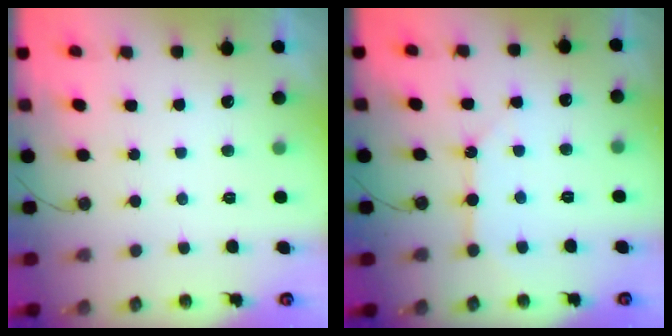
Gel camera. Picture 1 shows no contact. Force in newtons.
{"total": 6.6, "press": 6.6, "slide": 0.7}